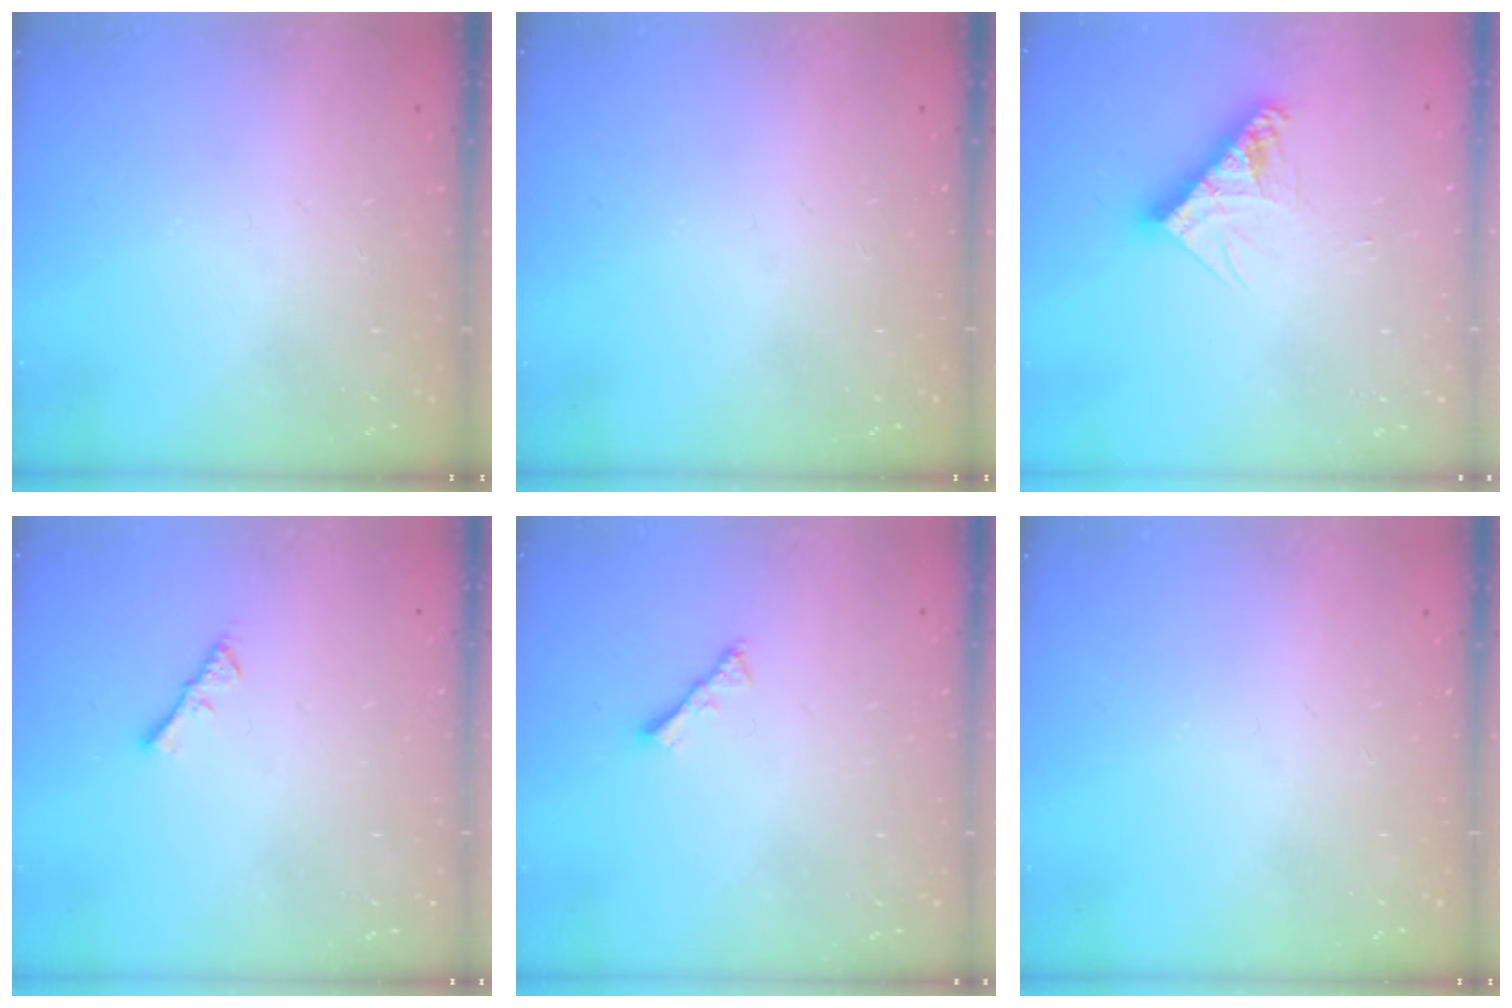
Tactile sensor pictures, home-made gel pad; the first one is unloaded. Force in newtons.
{"total": 0.0}
{"total": 10.8, "press": 10.8, "slide": 1.0}
{"total": 2.3, "press": 2.2, "slide": 0.4}
{"total": 2.8, "press": 2.8, "slide": 0.6}
{"total": 0.0}